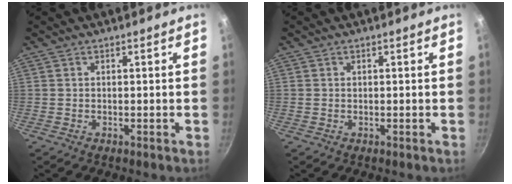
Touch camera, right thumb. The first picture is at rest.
{"total": 0.6, "force": [0.1, 0.5, 0.4], "torque": [-0.010, 0.004, 0.004]}